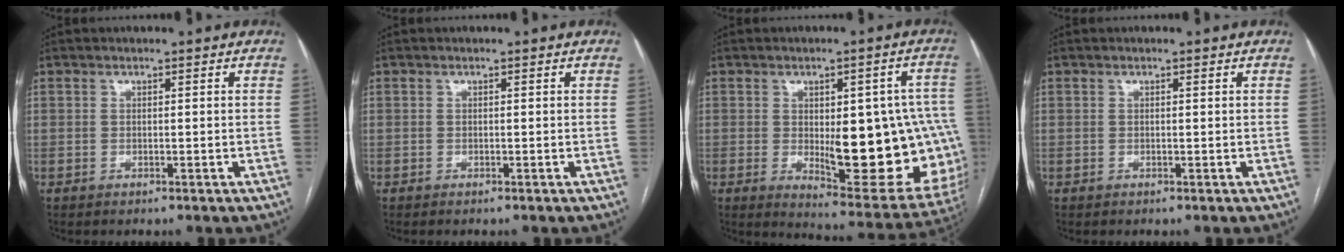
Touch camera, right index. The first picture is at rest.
{"total": 0.0}
{"total": 20.2, "force": [-1.6, 7.2, 18.8], "torque": [-0.174, 0.013, 0.008]}
{"total": 0.0}